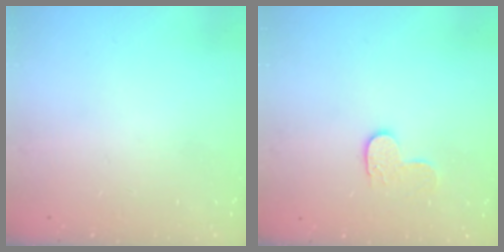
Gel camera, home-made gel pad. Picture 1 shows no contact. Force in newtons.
{"total": 7.3, "press": 7.3, "slide": 0.2}